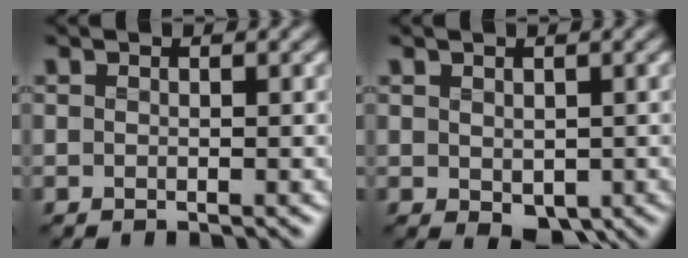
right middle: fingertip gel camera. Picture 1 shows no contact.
{"total": 2.3, "force": [-0.2, 1.5, 1.7], "torque": [-0.028, -0.010, 0.007]}